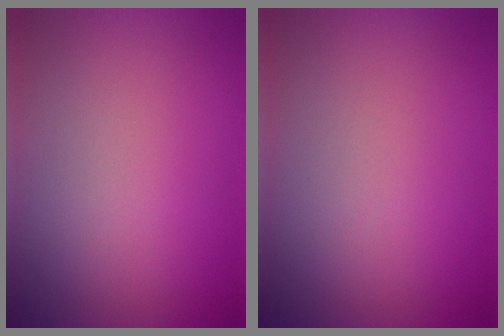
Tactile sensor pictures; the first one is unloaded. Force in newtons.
{"total": 0.0}